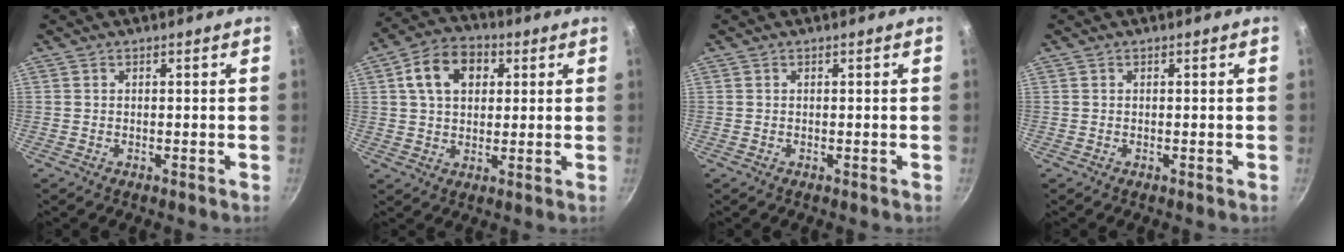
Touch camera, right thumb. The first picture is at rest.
{"total": 10.9, "force": [3.2, 7.8, 7.0], "torque": [-0.097, 0.011, 0.041]}
{"total": 0.0}
{"total": 0.0}